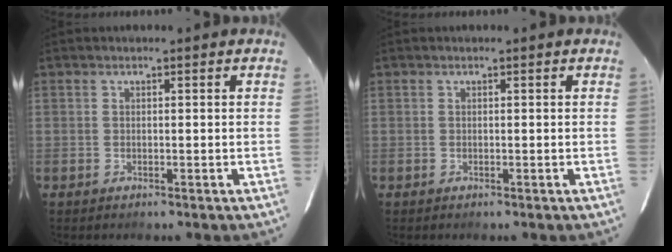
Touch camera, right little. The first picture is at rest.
{"total": 0.0}